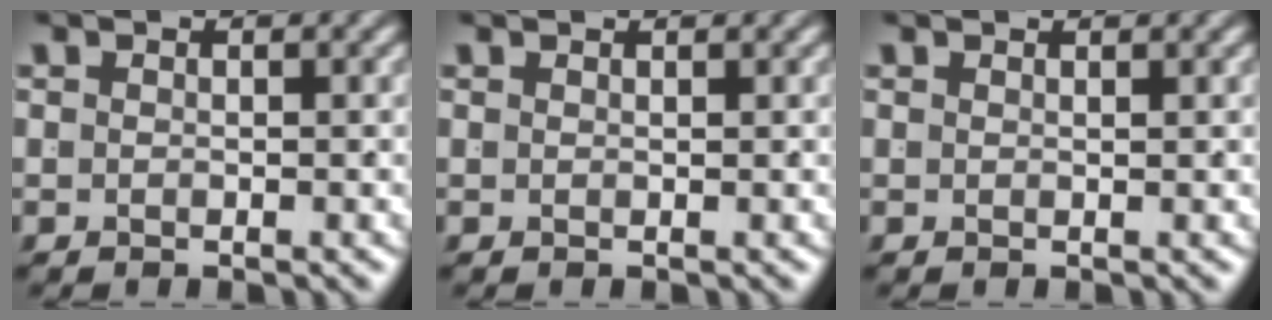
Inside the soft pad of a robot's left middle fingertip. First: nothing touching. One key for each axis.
{"total": 0.7, "fx": 0.5, "fy": -0.5, "fz": -0.1, "tx": 0.010, "ty": 0.000, "tz": 0.009}
{"total": 0.8, "fx": 0.6, "fy": -0.6, "fz": 0.0, "tx": 0.010, "ty": 0.000, "tz": 0.010}